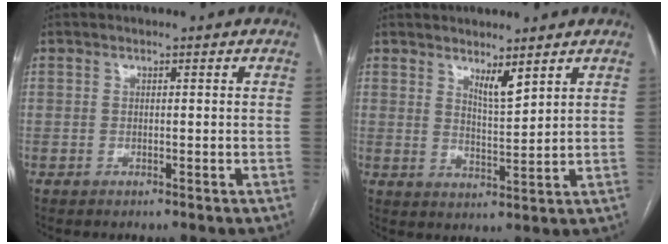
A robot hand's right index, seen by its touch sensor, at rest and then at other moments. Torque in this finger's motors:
{"motor_torque": [0.02, 0.02, 0.03, 0.04]}